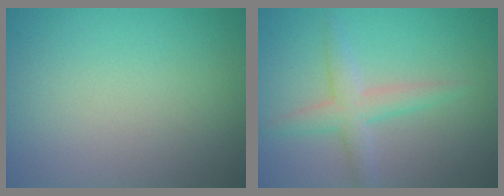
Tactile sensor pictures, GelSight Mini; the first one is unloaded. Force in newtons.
{"total": 2.8, "press": 2.8, "slide": 0.1}